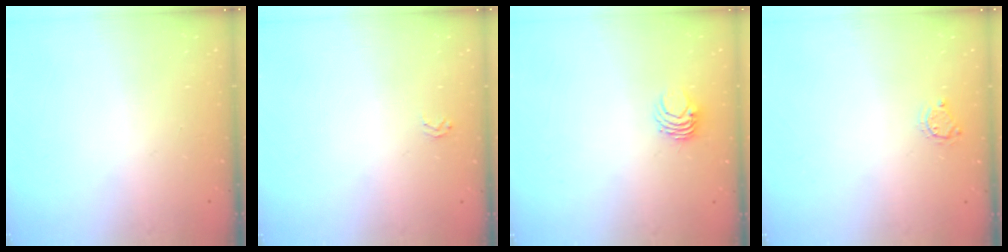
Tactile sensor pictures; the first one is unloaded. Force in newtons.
{"total": 1.6, "press": 1.6, "slide": 0.2}
{"total": 4.0, "press": 3.9, "slide": 0.4}
{"total": 4.1, "press": 4.1, "slide": 0.4}